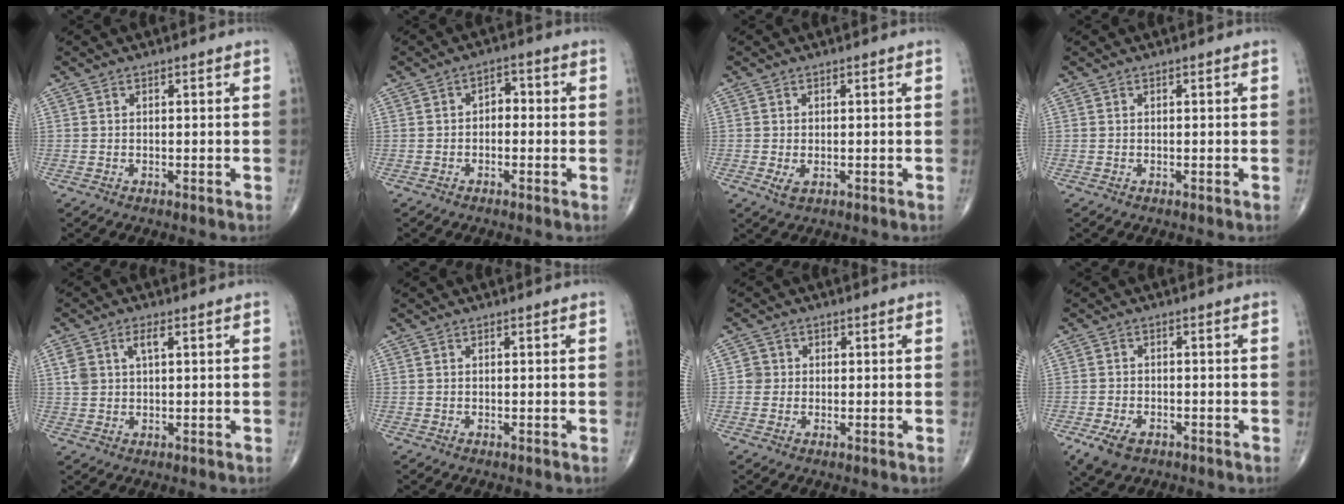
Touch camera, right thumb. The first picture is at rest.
{"total": 2.9, "force": [-0.4, 2.1, 2.1], "torque": [-0.012, 0.015, -0.017]}
{"total": 2.1, "force": [-0.5, 1.2, 1.6], "torque": [-0.028, -0.002, -0.004]}
{"total": 0.0}
{"total": 4.6, "force": [1.7, 2.4, 3.6], "torque": [-0.077, 0.007, 0.035]}
{"total": 0.0}
{"total": 2.3, "force": [0.0, 2.3, 0.1], "torque": [0.017, 0.007, -0.006]}
{"total": 5.5, "force": [-2.9, 3.3, 3.2], "torque": [-0.065, 0.004, -0.048]}